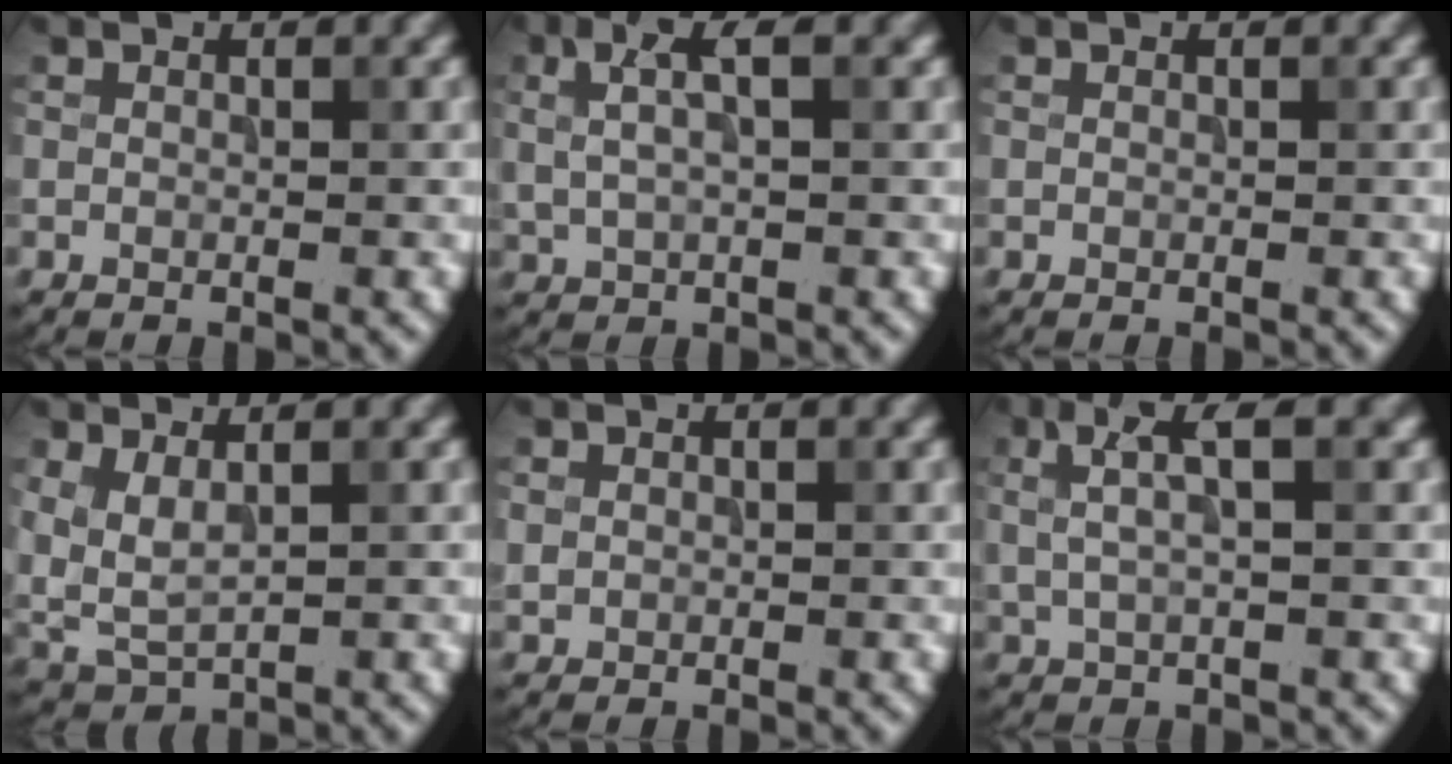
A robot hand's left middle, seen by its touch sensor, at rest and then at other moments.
{"total": 3.4, "force": [1.1, 1.2, 2.9], "torque": [-0.059, 0.006, 0.022]}
{"total": 0.0}
{"total": 3.5, "force": [1.2, 1.8, 2.7], "torque": [-0.067, -0.004, 0.026]}
{"total": 0.7, "force": [0.2, 0.7, 0.2], "torque": [0.000, -0.003, 0.005]}
{"total": 3.4, "force": [1.1, 0.7, 3.2], "torque": [-0.060, 0.004, 0.023]}